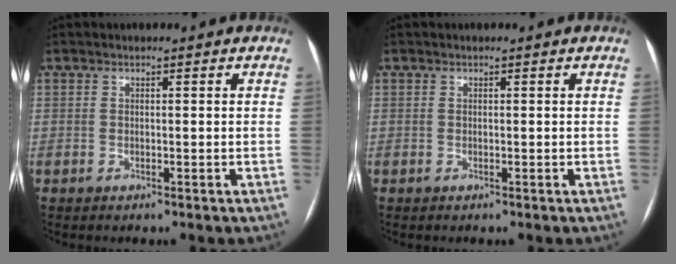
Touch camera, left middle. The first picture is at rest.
{"total": 0.0}